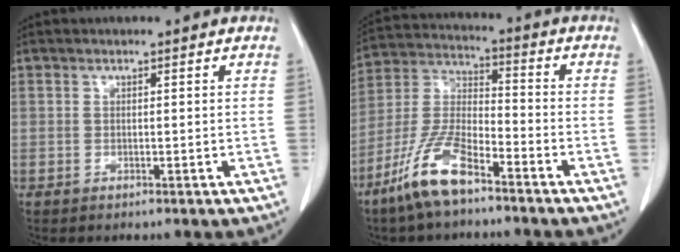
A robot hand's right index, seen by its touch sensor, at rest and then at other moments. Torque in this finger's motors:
{"motor_torque": [-0.02, -0.11, 0.00, 0.00]}